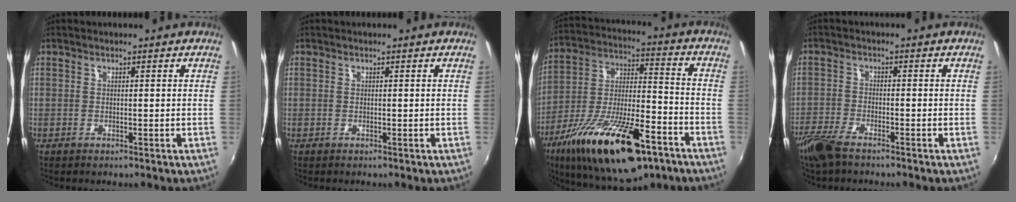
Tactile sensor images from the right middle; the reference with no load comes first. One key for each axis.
{"total": 0.0}
{"total": 25.9, "fx": -14.7, "fy": 9.1, "fz": 19.3, "tx": -0.342, "ty": -0.035, "tz": -0.236}
{"total": 6.6, "fx": -5.1, "fy": 1.9, "fz": 3.7, "tx": -0.101, "ty": -0.017, "tz": -0.105}